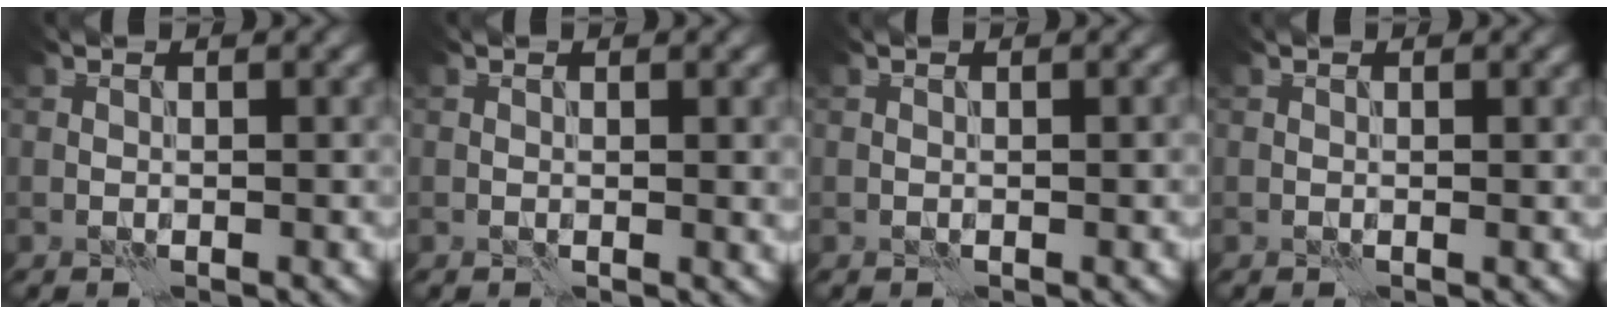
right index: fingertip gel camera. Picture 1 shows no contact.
{"total": 0.7, "force": [0.3, 0.1, 0.6], "torque": [-0.006, -0.001, 0.002]}
{"total": 0.0}
{"total": 0.0}